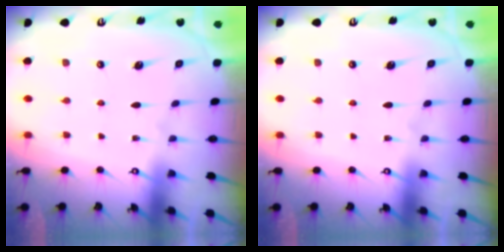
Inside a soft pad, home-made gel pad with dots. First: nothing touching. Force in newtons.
{"total": 0.0}